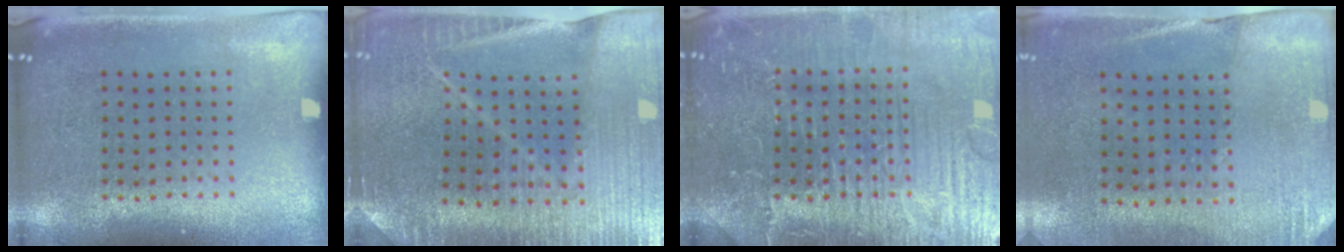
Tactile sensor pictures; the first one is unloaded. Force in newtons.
{"total": 3.3, "press": 3.2, "slide": 0.4}
{"total": 6.0, "press": 5.9, "slide": 0.7}
{"total": 2.6, "press": 2.3, "slide": 1.1}